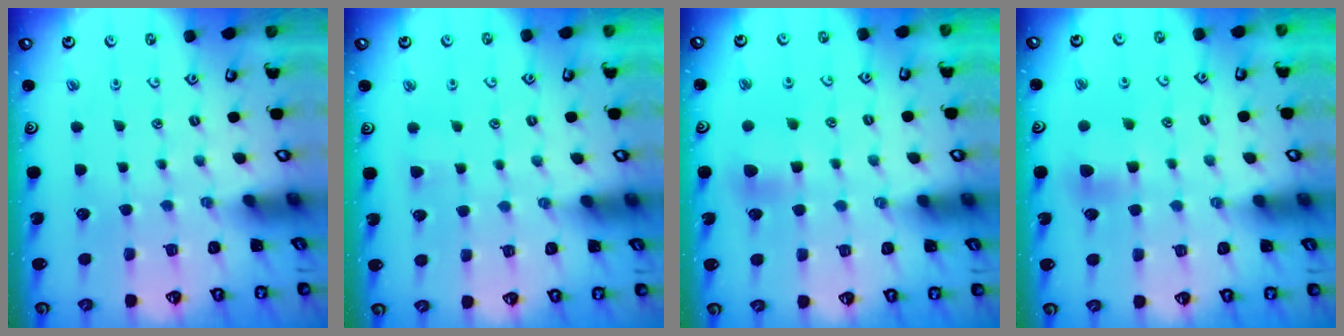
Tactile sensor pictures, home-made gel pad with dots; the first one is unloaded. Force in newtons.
{"total": 3.5, "press": 3.4, "slide": 0.7}
{"total": 6.6, "press": 6.6, "slide": 0.6}
{"total": 6.6, "press": 6.6, "slide": 0.6}